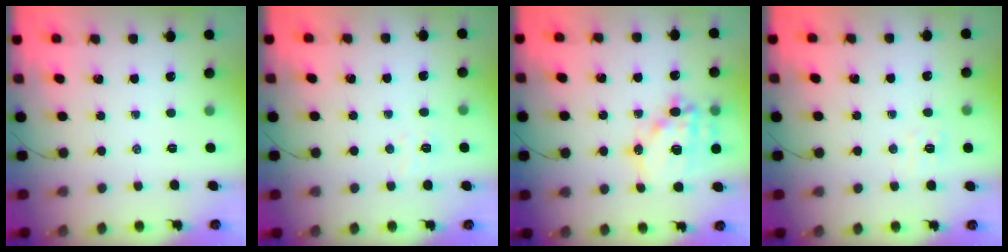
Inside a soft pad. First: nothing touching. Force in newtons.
{"total": 3.1, "press": 2.9, "slide": 1.0}
{"total": 15.6, "press": 15.2, "slide": 3.4}
{"total": 5.3, "press": 5.1, "slide": 1.2}